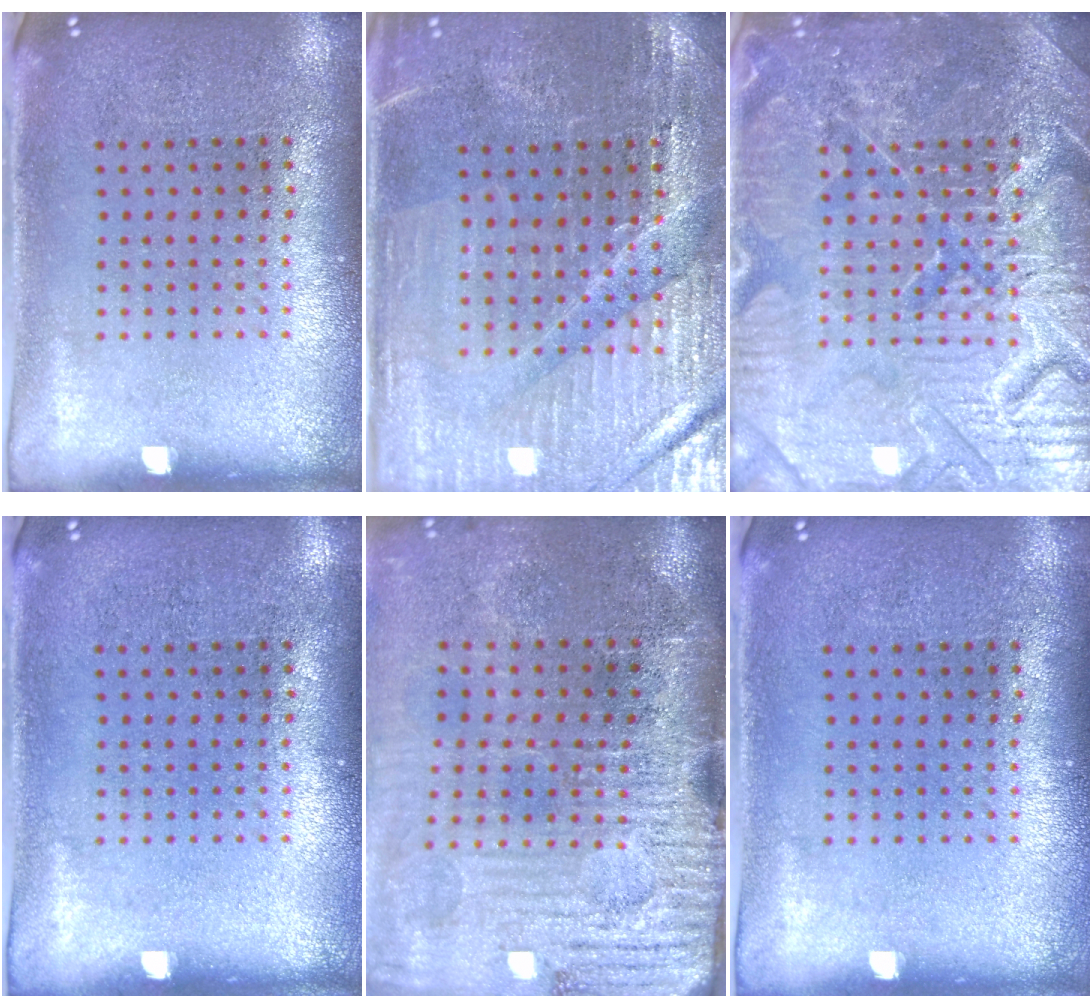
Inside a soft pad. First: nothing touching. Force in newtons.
{"total": 3.2, "press": 3.2, "slide": 0.5}
{"total": 7.9, "press": 7.8, "slide": 0.9}
{"total": 0.0}
{"total": 4.8, "press": 4.0, "slide": 2.6}
{"total": 0.0}